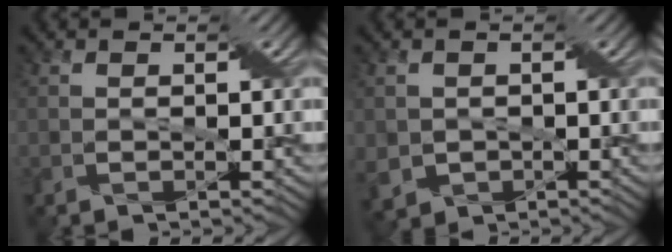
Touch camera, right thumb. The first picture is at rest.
{"total": 3.5, "force": [-0.6, 3.3, 1.1], "torque": [-0.044, -0.015, -0.012]}